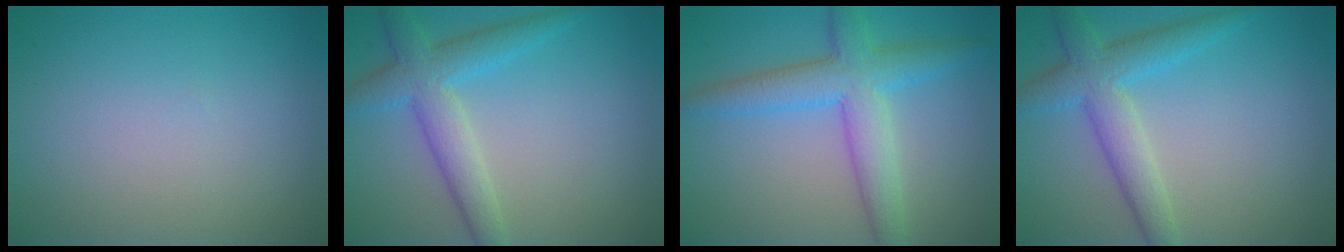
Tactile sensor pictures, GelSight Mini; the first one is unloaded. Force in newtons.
{"total": 4.5, "press": 4.5, "slide": 0.2}
{"total": 5.6, "press": 5.6, "slide": 0.1}
{"total": 4.5, "press": 4.5, "slide": 0.2}